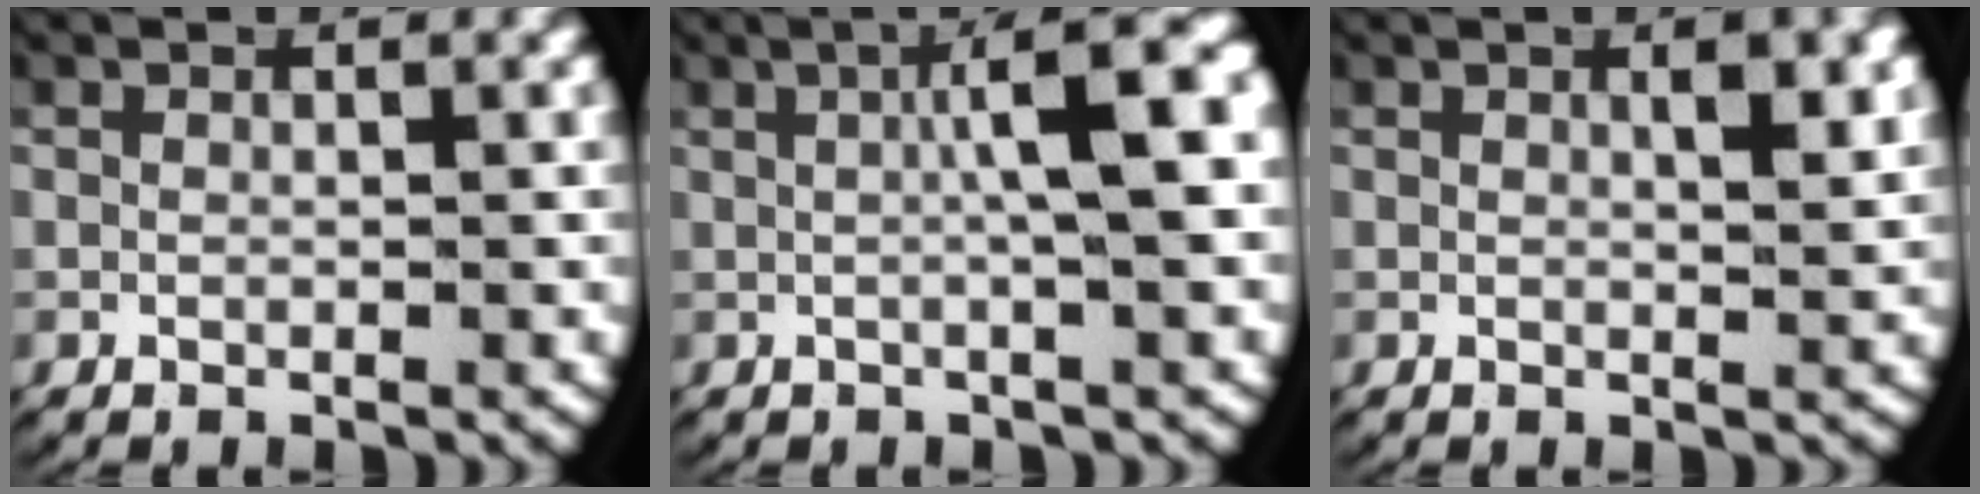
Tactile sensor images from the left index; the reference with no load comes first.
{"total": 6.3, "force": [1.4, 1.3, 6.0], "torque": [-0.087, 0.023, 0.015]}
{"total": 2.1, "force": [0.8, 0.4, 1.9], "torque": [-0.029, -0.004, 0.015]}